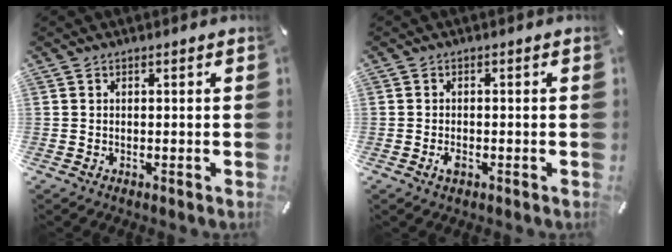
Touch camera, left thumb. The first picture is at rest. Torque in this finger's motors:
{"motor_torque": [0.17, 0.95, 0.11, 0.18, 0.00]}